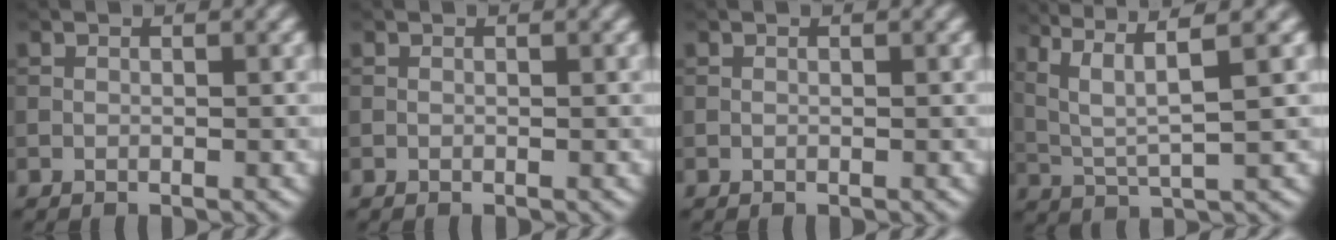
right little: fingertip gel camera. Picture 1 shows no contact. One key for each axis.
{"total": 0.0}
{"total": 0.0}
{"total": 6.3, "fx": 3.2, "fy": 1.1, "fz": 5.3, "tx": -0.107, "ty": 0.011, "tz": 0.067}